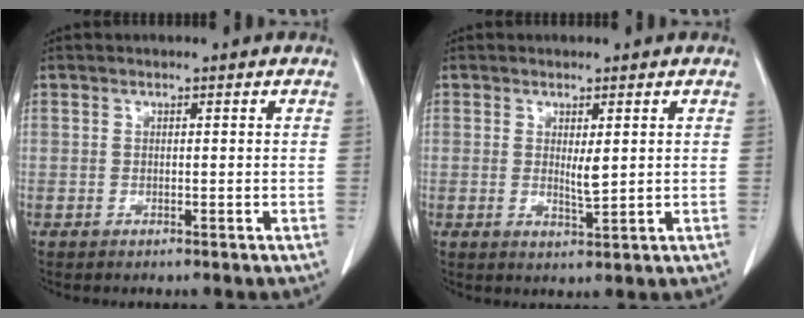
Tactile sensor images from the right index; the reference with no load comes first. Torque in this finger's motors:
{"motor_torque": [0.12, 0.04, 0.02, 0.01]}